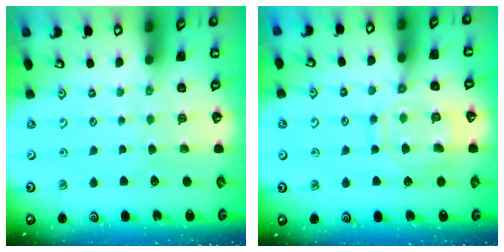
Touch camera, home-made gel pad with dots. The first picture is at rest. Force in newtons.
{"total": 11.8, "press": 11.7, "slide": 1.1}